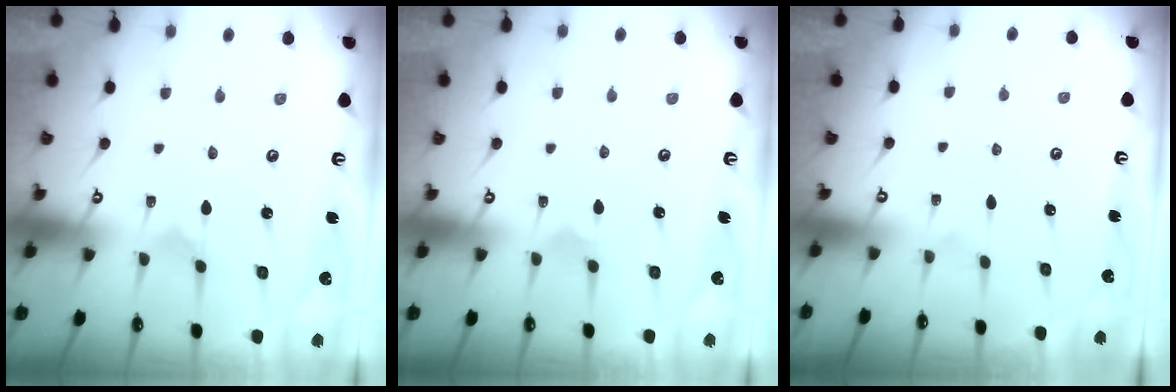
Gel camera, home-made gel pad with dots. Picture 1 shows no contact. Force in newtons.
{"total": 2.5, "press": 2.5, "slide": 0.2}
{"total": 0.0}